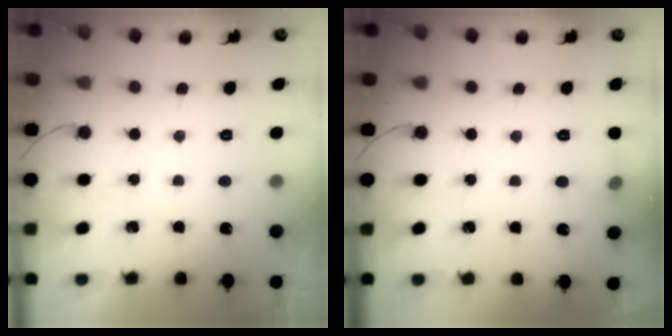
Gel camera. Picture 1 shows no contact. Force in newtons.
{"total": 5.7, "press": 5.3, "slide": 2.0}